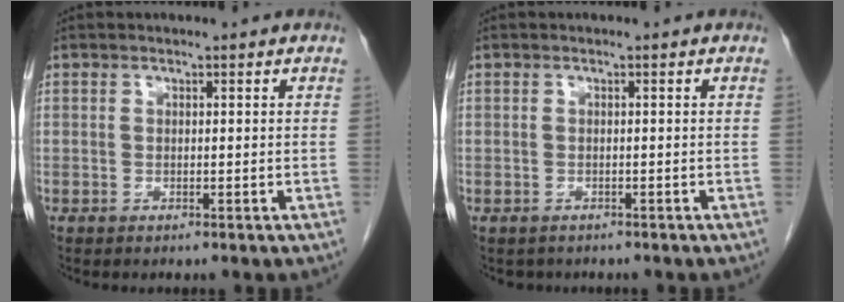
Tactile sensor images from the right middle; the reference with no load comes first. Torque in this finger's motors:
{"motor_torque": [-0.16, -0.24, 0.01, -0.01]}